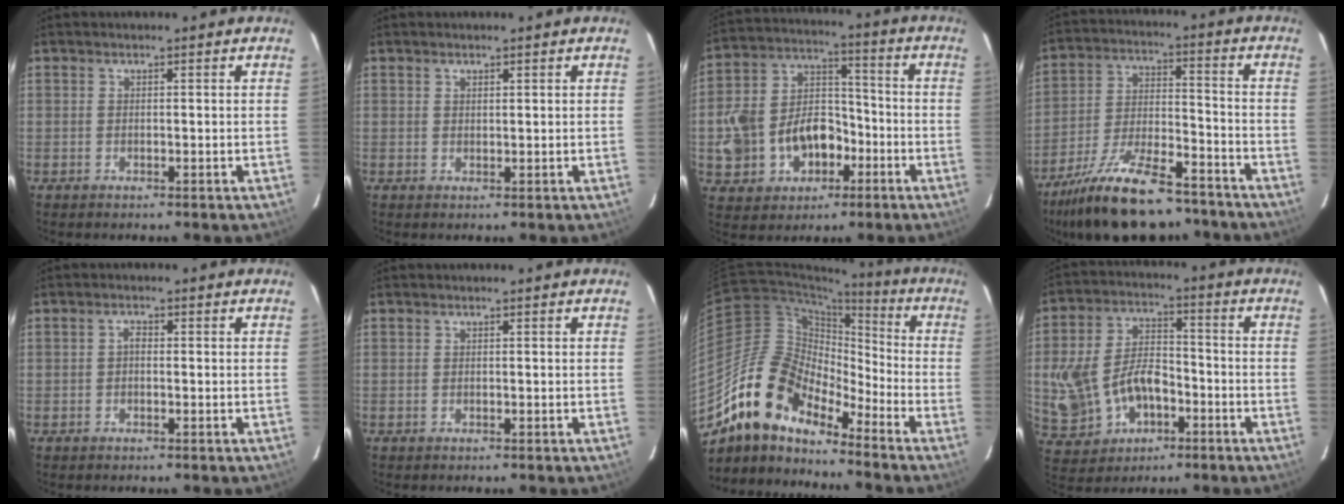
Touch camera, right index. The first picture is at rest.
{"total": 0.7, "force": [0.7, 0.3, 0.2], "torque": [-0.004, 0.001, 0.012]}
{"total": 16.1, "force": [-4.9, 12.6, 8.8], "torque": [-0.215, 0.041, -0.060]}
{"total": 20.6, "force": [-16.7, 6.2, 10.4], "torque": [-0.199, -0.021, -0.265]}
{"total": 1.0, "force": [-0.3, 0.7, 0.7], "torque": [-0.013, 0.006, -0.006]}
{"total": 0.0}
{"total": 15.5, "force": [-12.4, 6.0, 7.1], "torque": [-0.124, 0.007, -0.243]}
{"total": 15.6, "force": [-4.4, 10.8, 10.3], "torque": [-0.242, 0.015, -0.054]}